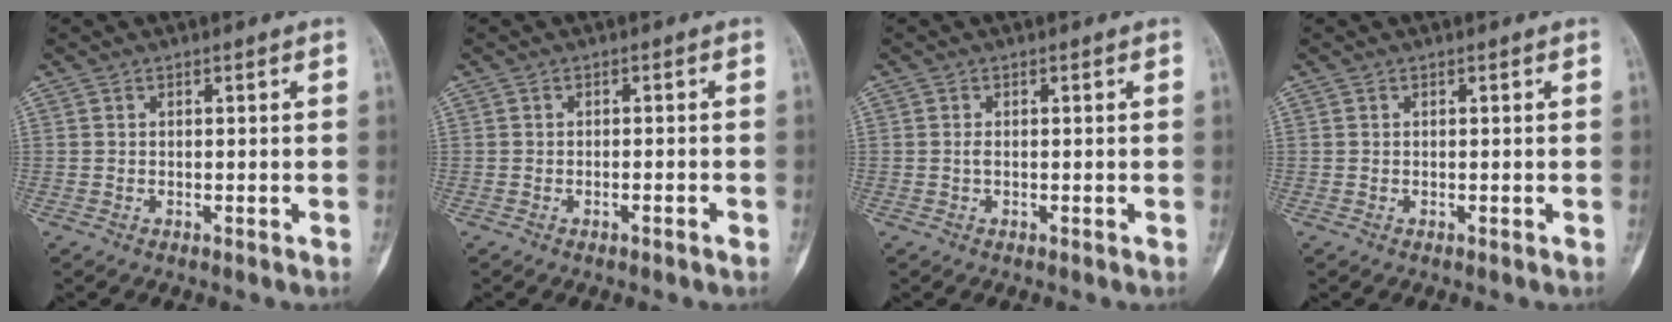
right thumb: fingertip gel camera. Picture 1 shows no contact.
{"total": 1.4, "force": [-0.9, 0.2, 1.0], "torque": [-0.019, 0.009, -0.012]}
{"total": 0.5, "force": [-0.1, 0.2, 0.5], "torque": [-0.011, -0.001, -0.003]}
{"total": 0.0}